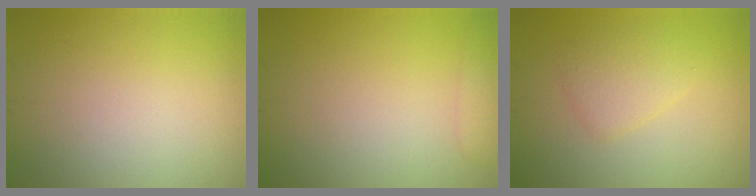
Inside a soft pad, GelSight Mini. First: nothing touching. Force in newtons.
{"total": 1.9, "press": 1.9, "slide": 0.1}
{"total": 2.3, "press": 2.3, "slide": 0.1}